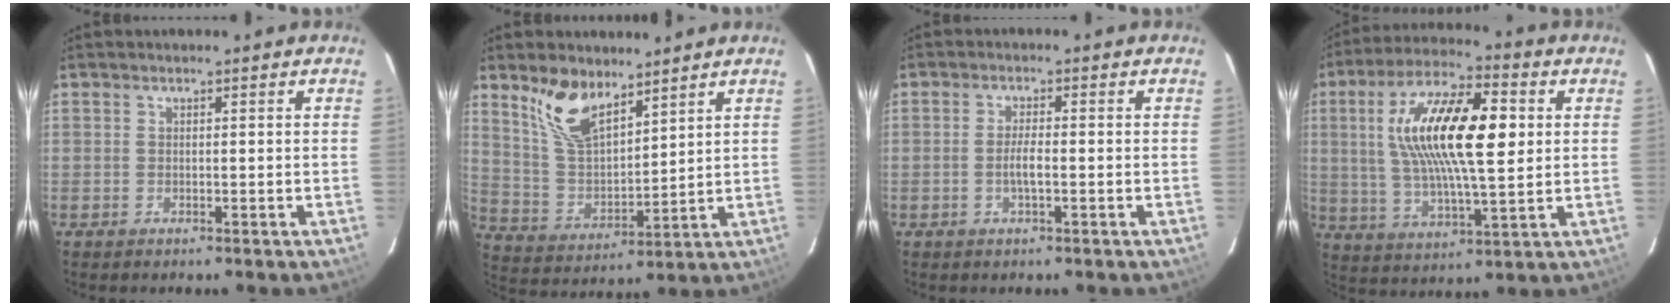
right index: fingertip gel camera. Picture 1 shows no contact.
{"total": 11.3, "force": [7.9, 4.9, 6.5], "torque": [-0.129, 0.006, 0.163]}
{"total": 2.8, "force": [-0.7, 0.4, 2.7], "torque": [-0.052, 0.000, -0.015]}
{"total": 18.8, "force": [3.6, 5.9, 17.4], "torque": [-0.324, 0.018, 0.063]}